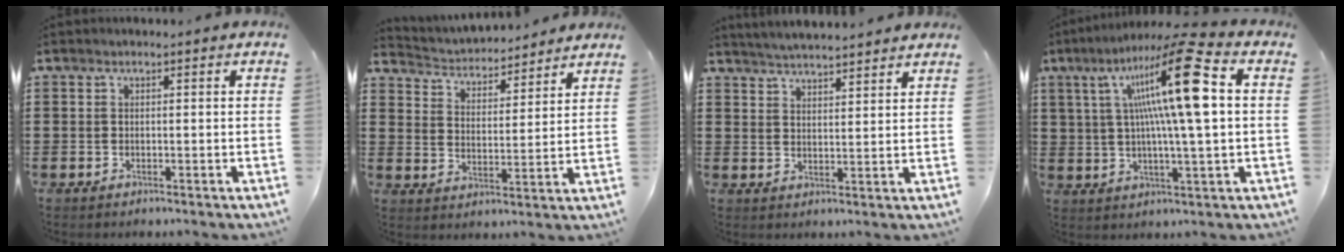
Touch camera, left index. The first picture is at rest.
{"total": 3.5, "force": [3.4, 0.5, -0.2], "torque": [-0.019, -0.030, 0.052]}
{"total": 3.5, "force": [3.5, -0.5, 0.1], "torque": [-0.014, -0.016, 0.062]}
{"total": 16.8, "force": [4.4, 2.4, 16.0], "torque": [-0.290, 0.005, 0.060]}